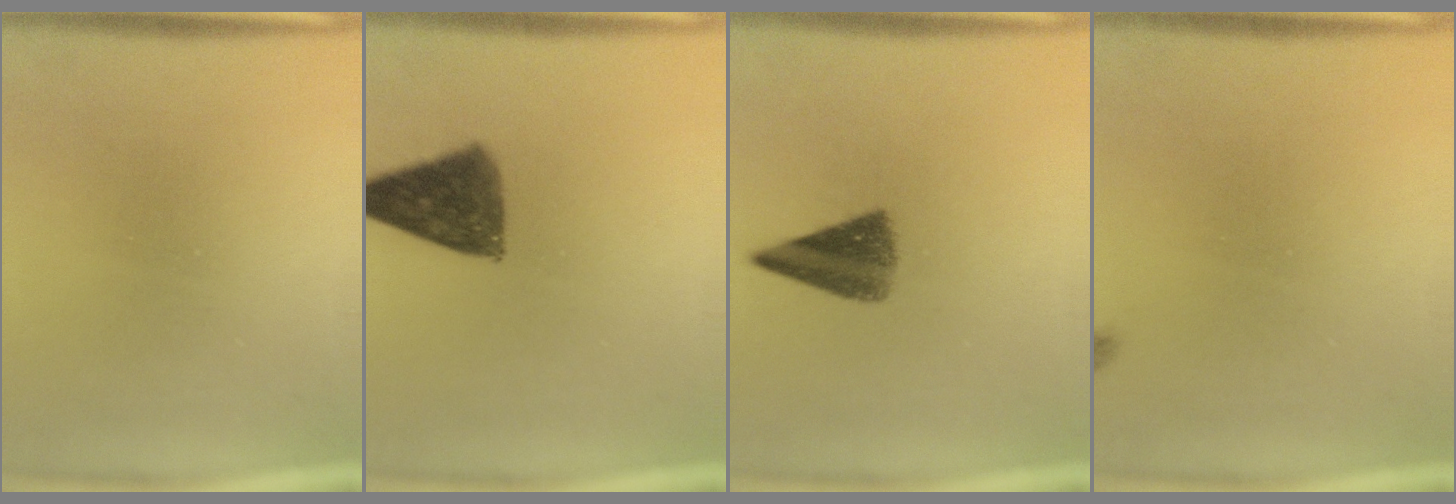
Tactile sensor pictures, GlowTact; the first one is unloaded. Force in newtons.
{"total": 10.3}
{"total": 6.9}
{"total": 1.1}